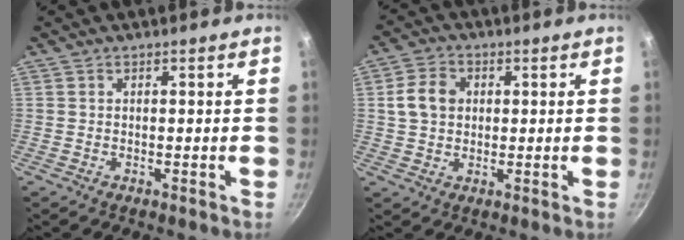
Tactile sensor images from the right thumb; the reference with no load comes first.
{"total": 6.8, "force": [1.1, 5.3, 4.1], "torque": [-0.064, 0.008, 0.018]}